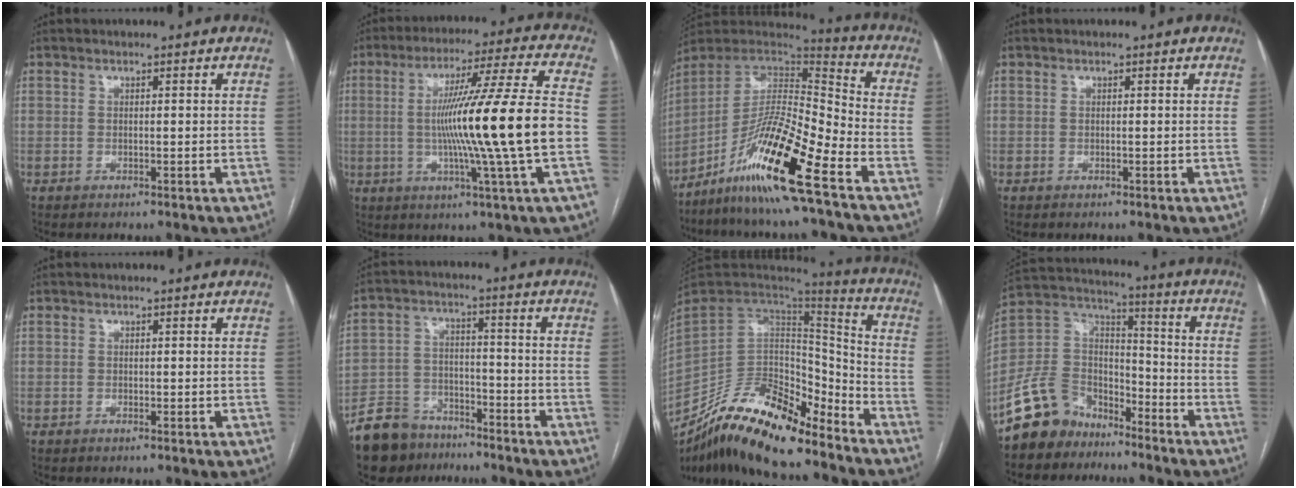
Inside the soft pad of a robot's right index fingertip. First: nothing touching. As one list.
[{"total": 18.8, "force": [-2.0, -2.0, 18.5], "torque": [-0.307, -0.003, -0.042]}, {"total": 16.9, "force": [-9.9, 0.3, 13.7], "torque": [-0.263, -0.012, -0.184]}, {"total": 0.0}, {"total": 0.0}, {"total": 10.5, "force": [-8.2, 5.9, 2.7], "torque": [-0.063, 0.015, -0.143]}, {"total": 20.8, "force": [-16.6, 6.1, 10.9], "torque": [-0.211, 0.014, -0.299]}, {"total": 12.0, "force": [-8.9, 7.6, 2.5], "torque": [-0.066, 0.059, -0.171]}]